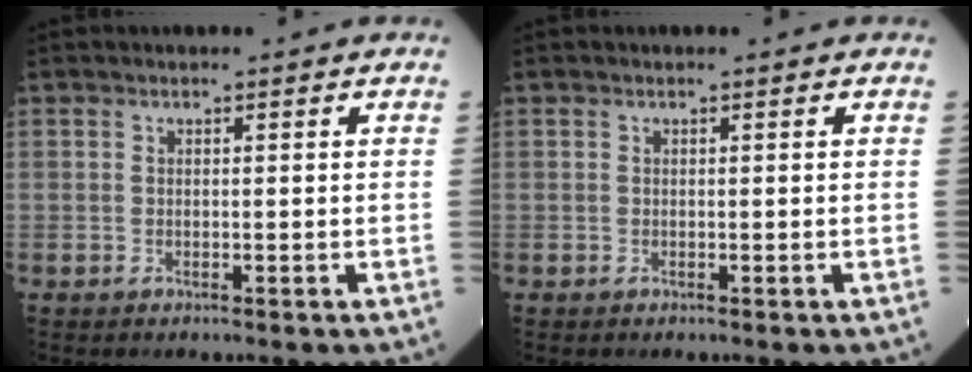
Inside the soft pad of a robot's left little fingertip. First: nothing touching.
{"total": 0.0}